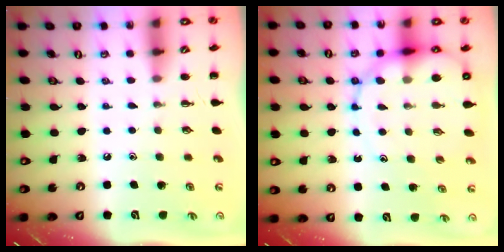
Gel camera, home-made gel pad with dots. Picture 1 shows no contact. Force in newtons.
{"total": 13.8, "press": 13.3, "slide": 3.9}